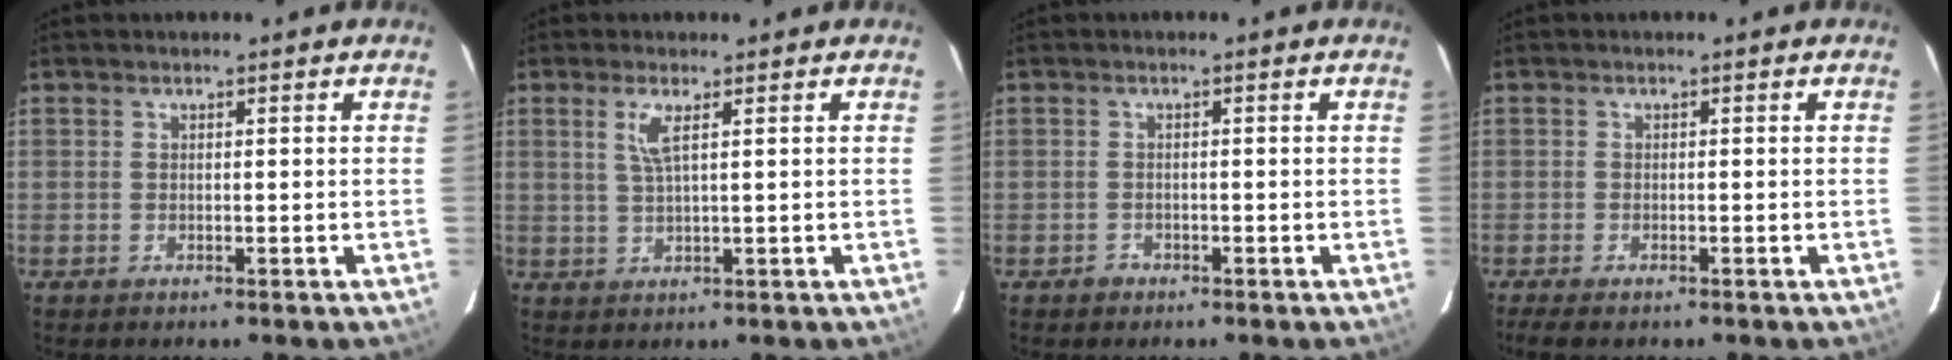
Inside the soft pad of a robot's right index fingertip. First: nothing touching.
{"total": 3.1, "force": [1.3, 0.2, 2.8], "torque": [-0.059, -0.001, 0.027]}
{"total": 1.3, "force": [-0.8, 1.0, 0.0], "torque": [-0.002, 0.005, -0.012]}
{"total": 3.2, "force": [-2.5, 0.8, 1.9], "torque": [-0.045, -0.012, -0.044]}